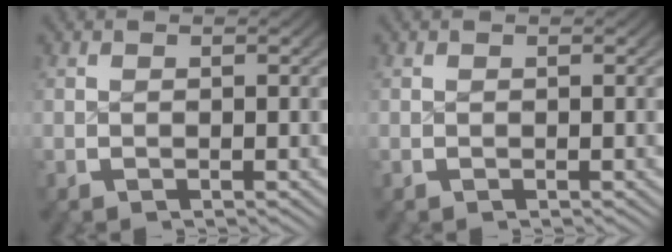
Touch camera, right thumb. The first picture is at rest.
{"total": 0.0}